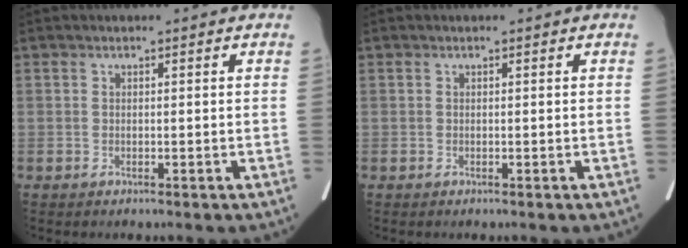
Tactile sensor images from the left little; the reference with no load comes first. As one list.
[{"total": 0.0}]